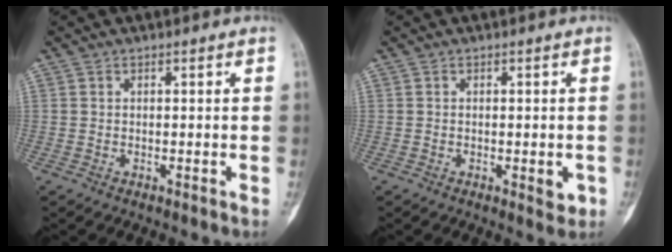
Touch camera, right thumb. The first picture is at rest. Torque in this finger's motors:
{"motor_torque": [0.27, 0.04, 0.21, -0.45, 0.13]}